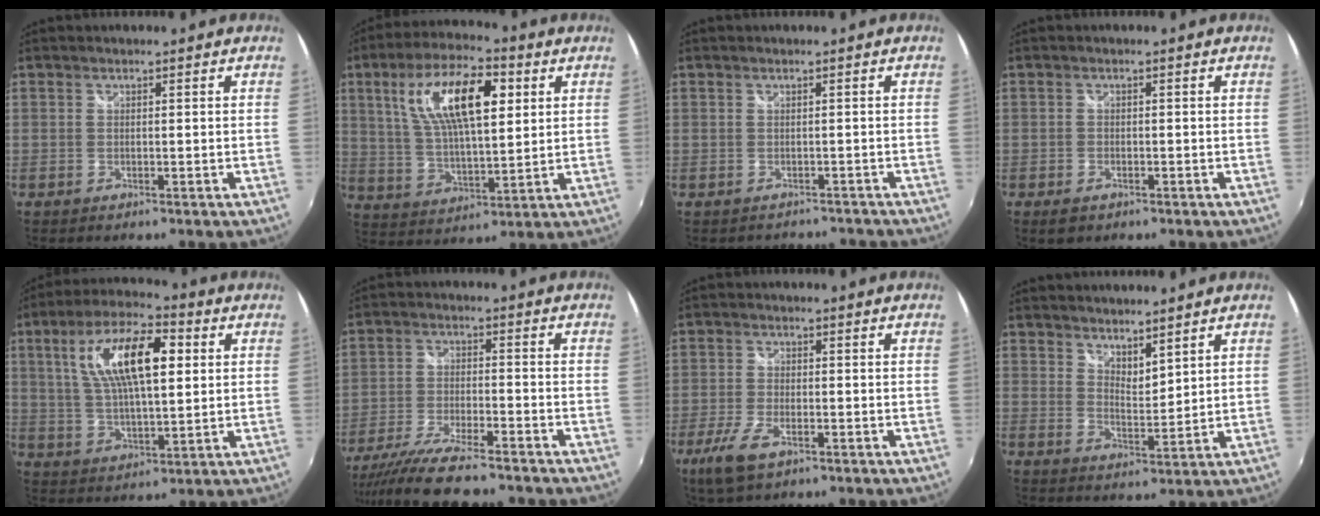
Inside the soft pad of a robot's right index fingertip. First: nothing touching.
{"total": 16.5, "force": [5.8, 6.2, 14.2], "torque": [-0.259, 0.020, 0.105]}
{"total": 3.9, "force": [-3.2, 2.2, 0.5], "torque": [0.002, 0.005, -0.037]}
{"total": 2.5, "force": [-1.5, 1.6, 1.2], "torque": [-0.024, -0.004, -0.022]}
{"total": 15.5, "force": [4.3, 5.8, 13.8], "torque": [-0.253, 0.021, 0.077]}
{"total": 13.3, "force": [-11.7, 1.5, 6.2], "torque": [-0.141, -0.030, -0.203]}
{"total": 7.4, "force": [-4.2, 3.0, 5.2], "torque": [-0.130, -0.014, -0.078]}
{"total": 4.5, "force": [3.9, 1.3, 1.7], "torque": [-0.021, -0.005, 0.068]}